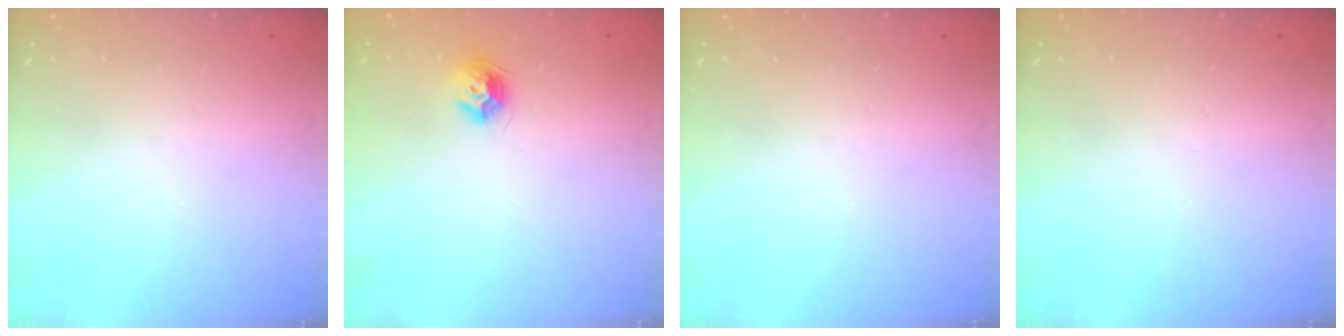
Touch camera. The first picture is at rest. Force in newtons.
{"total": 8.1, "press": 8.1, "slide": 0.1}
{"total": 0.0}
{"total": 0.0}